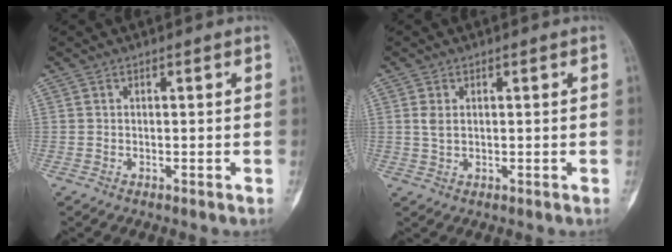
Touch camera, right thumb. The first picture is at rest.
{"total": 2.3, "force": [0.5, 1.5, 1.6], "torque": [-0.033, 0.000, 0.015]}